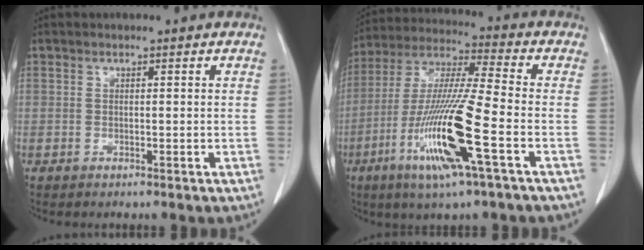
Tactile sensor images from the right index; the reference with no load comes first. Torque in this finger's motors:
{"motor_torque": [2.01, -0.13, 0.48, 0.21]}